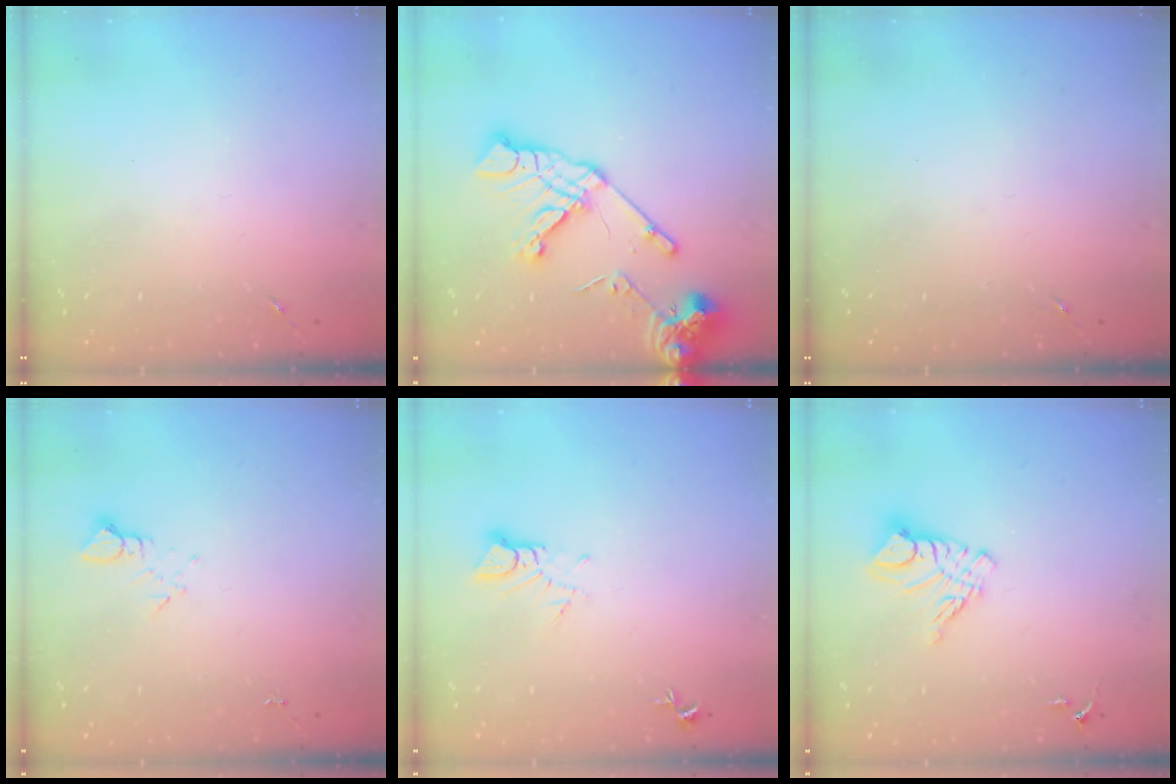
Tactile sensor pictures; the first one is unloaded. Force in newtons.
{"total": 16.3, "press": 16.2, "slide": 2.1}
{"total": 0.0}
{"total": 2.7, "press": 2.7, "slide": 0.2}
{"total": 3.8, "press": 3.8, "slide": 0.4}
{"total": 10.3, "press": 10.3, "slide": 0.9}